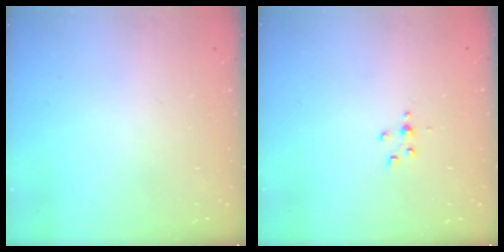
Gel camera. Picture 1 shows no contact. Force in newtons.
{"total": 3.1, "press": 3.1, "slide": 0.4}